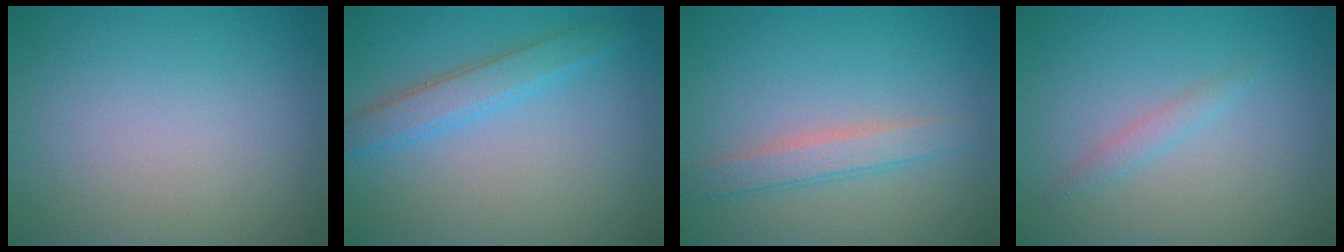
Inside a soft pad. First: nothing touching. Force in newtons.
{"total": 2.8, "press": 2.8, "slide": 0.1}
{"total": 2.4, "press": 2.4, "slide": 0.1}
{"total": 1.2, "press": 1.2, "slide": 0.1}